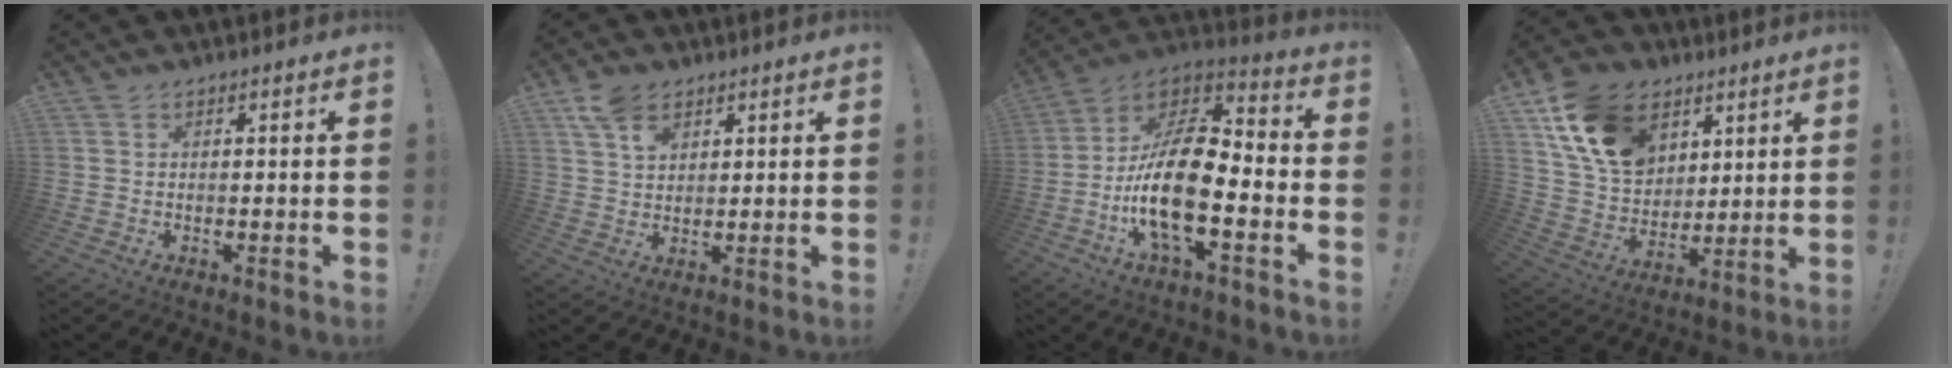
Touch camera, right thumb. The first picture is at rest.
{"total": 6.7, "force": [4.0, 3.9, 3.7], "torque": [-0.062, -0.014, 0.076]}
{"total": 20.6, "force": [-5.5, 8.6, 17.9], "torque": [-0.348, 0.021, -0.093]}
{"total": 18.1, "force": [8.8, 12.7, 9.4], "torque": [-0.176, -0.034, 0.171]}